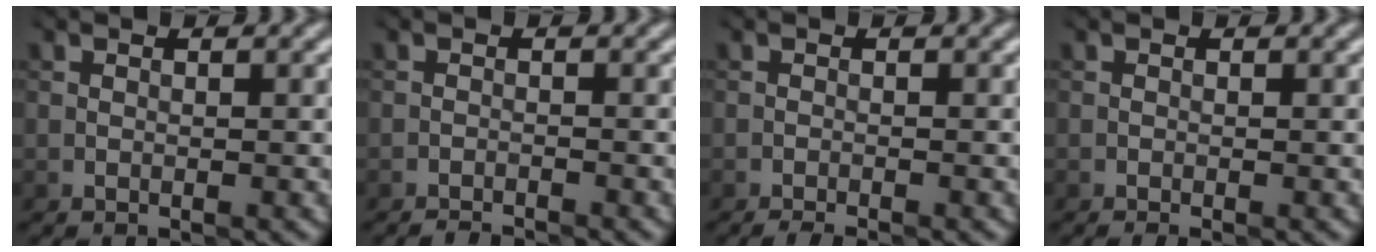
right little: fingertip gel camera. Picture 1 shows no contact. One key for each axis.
{"total": 1.9, "fx": -1.9, "fy": -0.2, "fz": 0.2, "tx": -0.001, "ty": -0.003, "tz": -0.037}
{"total": 1.7, "fx": -1.6, "fy": -0.2, "fz": 0.5, "tx": -0.014, "ty": -0.001, "tz": -0.032}
{"total": 0.6, "fx": -0.5, "fy": -0.2, "fz": 0.3, "tx": -0.009, "ty": 0.001, "tz": -0.012}